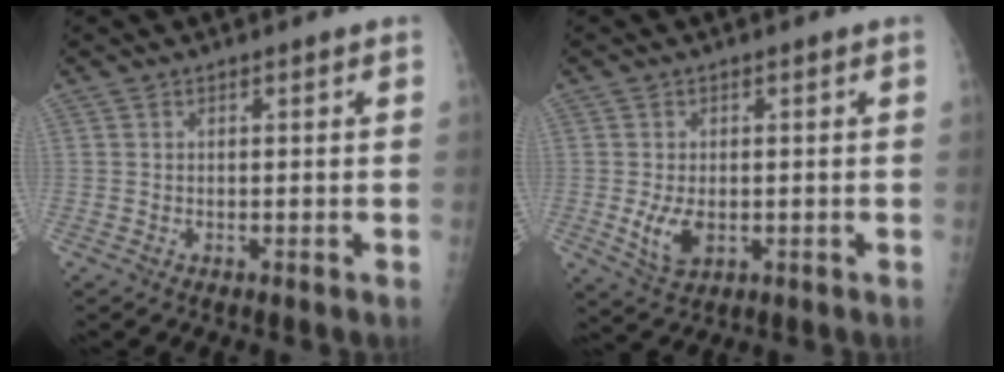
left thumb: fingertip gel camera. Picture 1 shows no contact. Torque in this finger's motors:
{"motor_torque": [-0.17, 0.36, 0.21, -0.01, 0.02]}